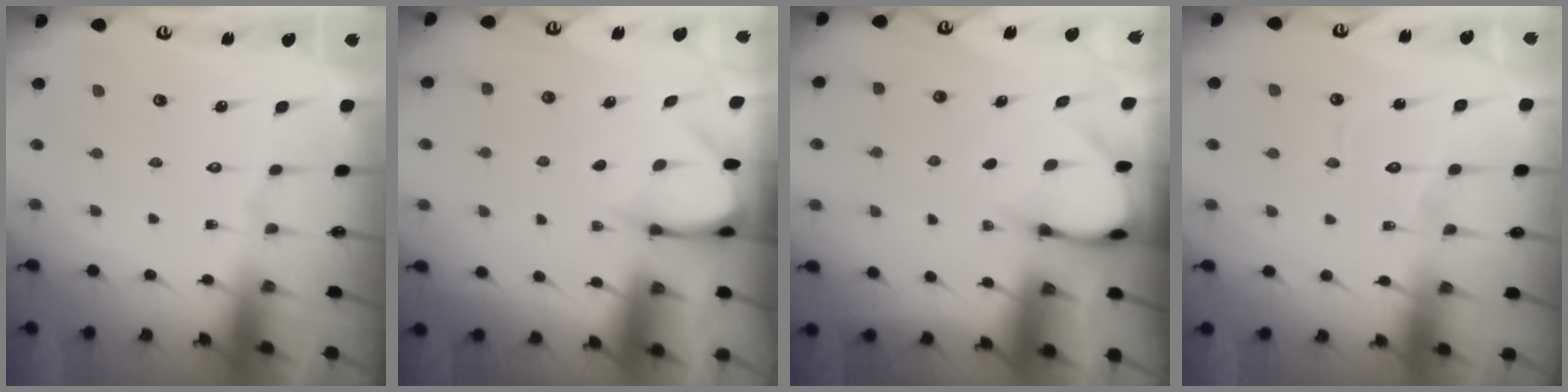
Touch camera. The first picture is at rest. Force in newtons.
{"total": 3.7, "press": 3.7, "slide": 0.2}
{"total": 3.3, "press": 3.3, "slide": 0.2}
{"total": 6.6, "press": 6.5, "slide": 0.6}